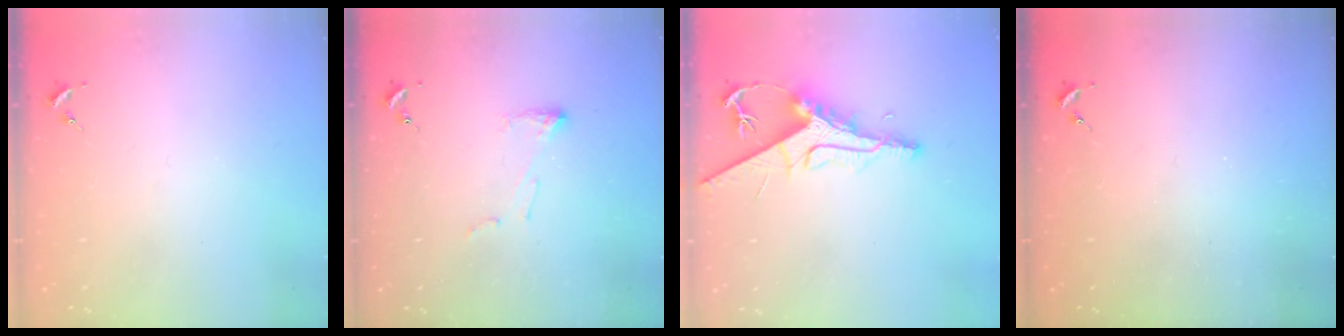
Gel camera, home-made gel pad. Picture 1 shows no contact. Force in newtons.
{"total": 5.4, "press": 5.4, "slide": 0.8}
{"total": 10.5, "press": 10.4, "slide": 1.1}
{"total": 0.0}